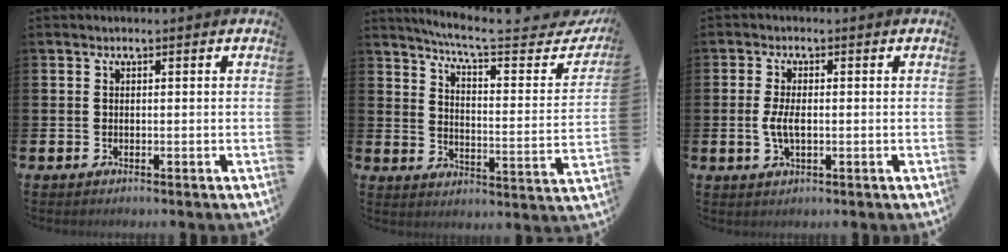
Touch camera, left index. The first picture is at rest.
{"total": 7.1, "force": [6.3, 0.5, 3.3], "torque": [-0.071, -0.052, 0.097]}
{"total": 3.4, "force": [-0.2, 1.5, 3.0], "torque": [-0.061, 0.001, -0.008]}